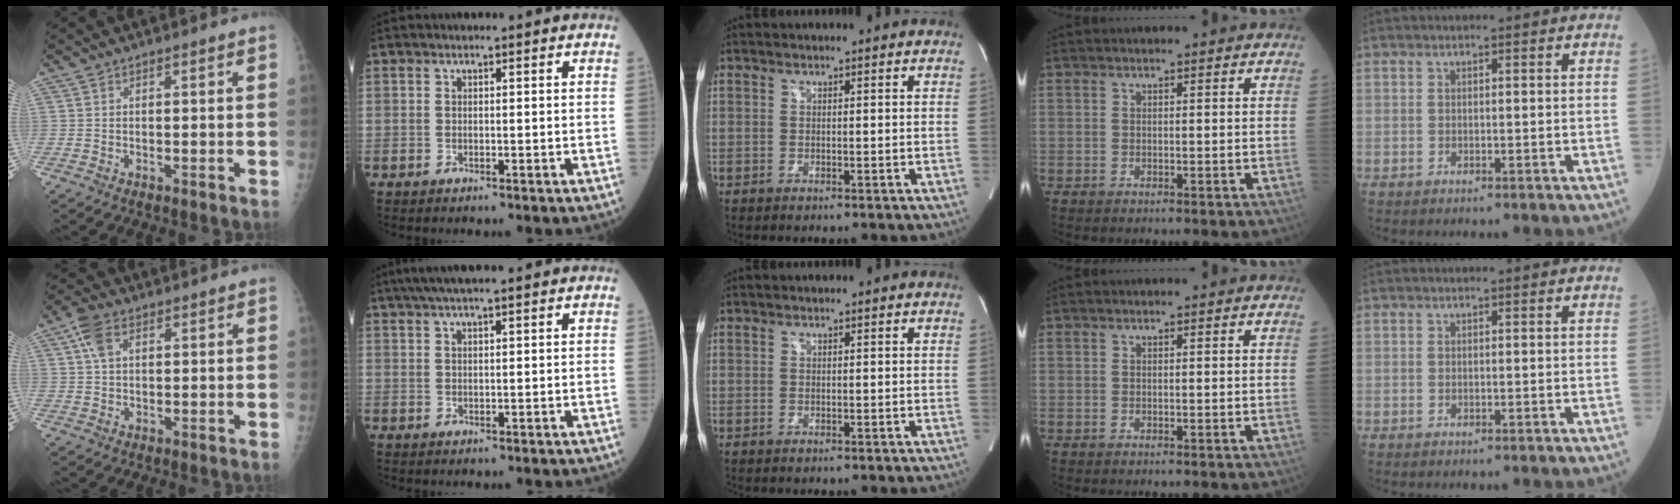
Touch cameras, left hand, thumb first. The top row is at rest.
{"thumb": {"total": 4.7, "force": [1.9, 2.8, 3.4], "torque": [-0.066, 0.009, 0.035]}, "index": {"total": 6.9, "force": [5.4, 0.0, 4.2], "torque": [-0.066, 0.037, 0.088]}}